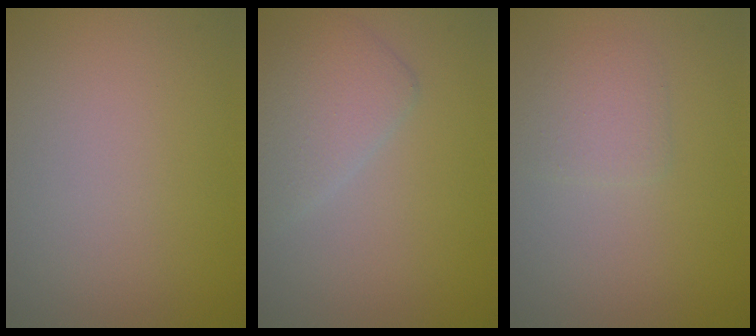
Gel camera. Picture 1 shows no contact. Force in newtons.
{"total": 3.2, "press": 3.2, "slide": 0.3}
{"total": 1.9, "press": 1.9, "slide": 0.1}